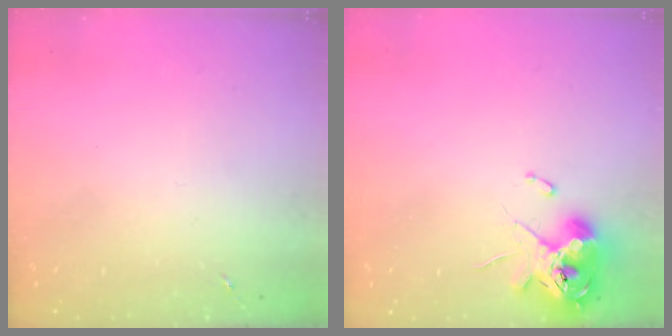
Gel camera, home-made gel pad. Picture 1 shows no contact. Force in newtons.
{"total": 11.9, "press": 11.7, "slide": 2.1}